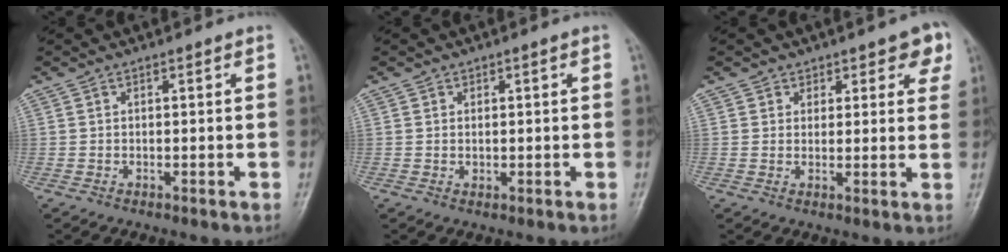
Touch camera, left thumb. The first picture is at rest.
{"total": 1.0, "force": [0.3, 0.9, 0.4], "torque": [0.000, -0.001, 0.004]}
{"total": 5.3, "force": [3.4, 3.8, 1.5], "torque": [0.035, -0.015, 0.037]}